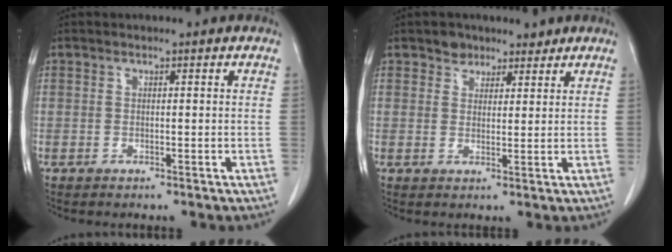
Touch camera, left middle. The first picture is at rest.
{"total": 3.2, "force": [2.4, 2.1, 0.2], "torque": [0.001, 0.005, 0.036]}